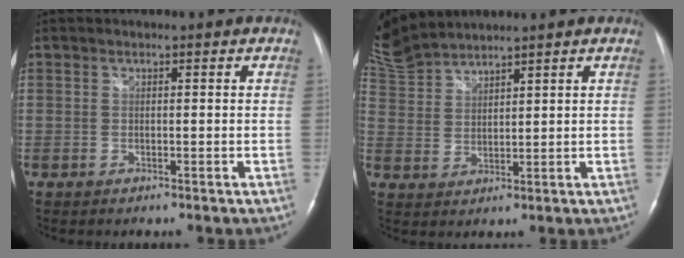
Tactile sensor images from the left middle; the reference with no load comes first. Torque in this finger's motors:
{"motor_torque": [0.06, -0.13, 0.00, 0.04]}